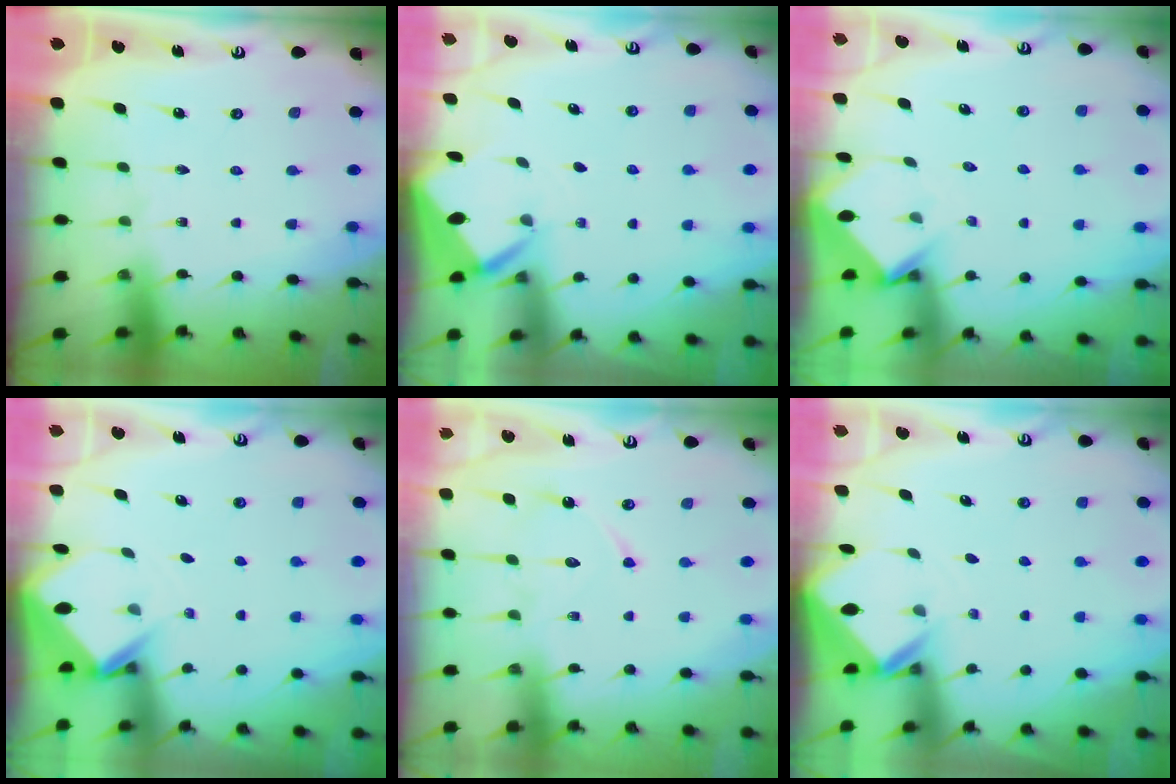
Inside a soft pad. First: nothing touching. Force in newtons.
{"total": 2.6, "press": 2.6, "slide": 0.3}
{"total": 3.5, "press": 3.5, "slide": 0.3}
{"total": 3.6, "press": 3.6, "slide": 0.2}
{"total": 10.2, "press": 10.2, "slide": 0.6}
{"total": 2.7, "press": 2.7, "slide": 0.2}